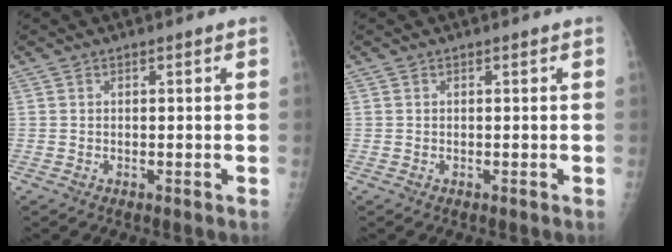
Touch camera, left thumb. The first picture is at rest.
{"total": 0.0}